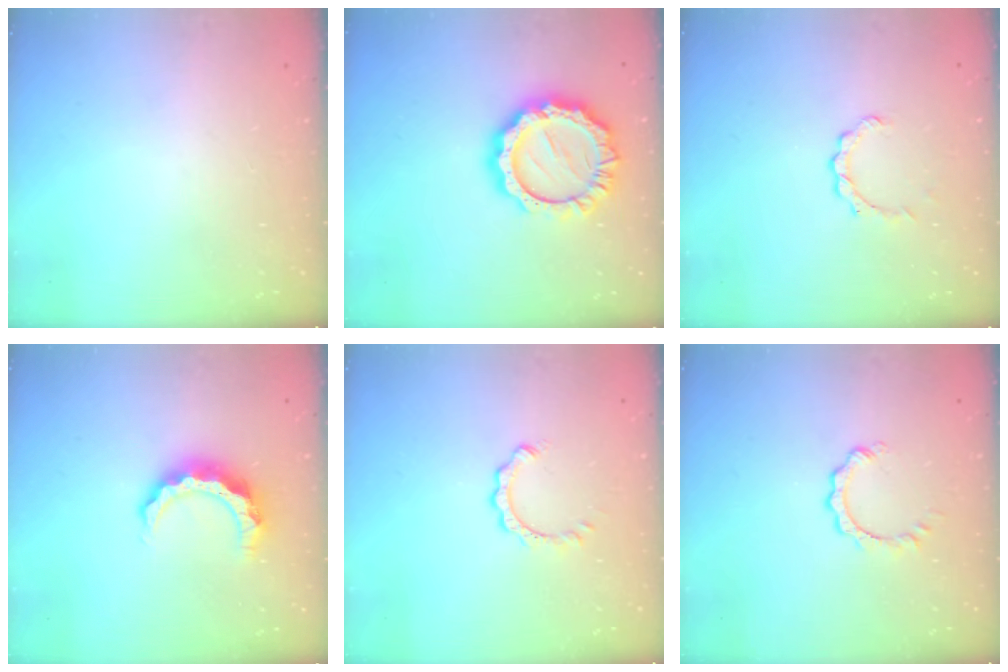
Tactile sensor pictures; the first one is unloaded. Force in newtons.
{"total": 15.7, "press": 15.7, "slide": 1.1}
{"total": 3.6, "press": 3.6, "slide": 0.3}
{"total": 8.9, "press": 8.9, "slide": 0.4}
{"total": 3.8, "press": 3.8, "slide": 0.2}
{"total": 3.0, "press": 3.0, "slide": 0.3}